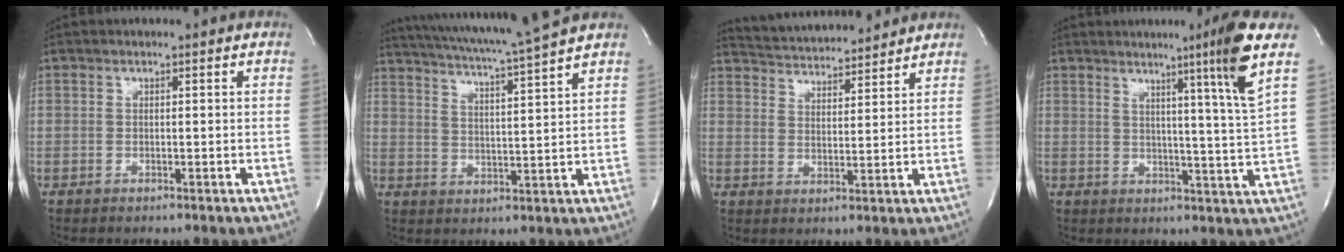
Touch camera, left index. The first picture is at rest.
{"total": 14.4, "force": [12.6, -1.8, 6.6], "torque": [-0.124, -0.018, 0.182]}
{"total": 11.0, "force": [10.6, 1.4, 2.8], "torque": [-0.053, 0.011, 0.162]}
{"total": 8.6, "force": [4.5, -3.4, 6.4], "torque": [-0.102, -0.036, 0.068]}